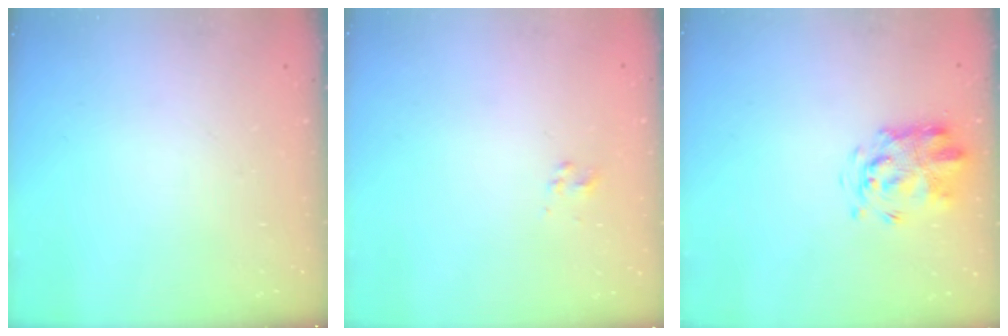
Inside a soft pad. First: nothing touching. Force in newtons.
{"total": 2.5, "press": 2.4, "slide": 0.8}
{"total": 3.7, "press": 3.6, "slide": 1.0}